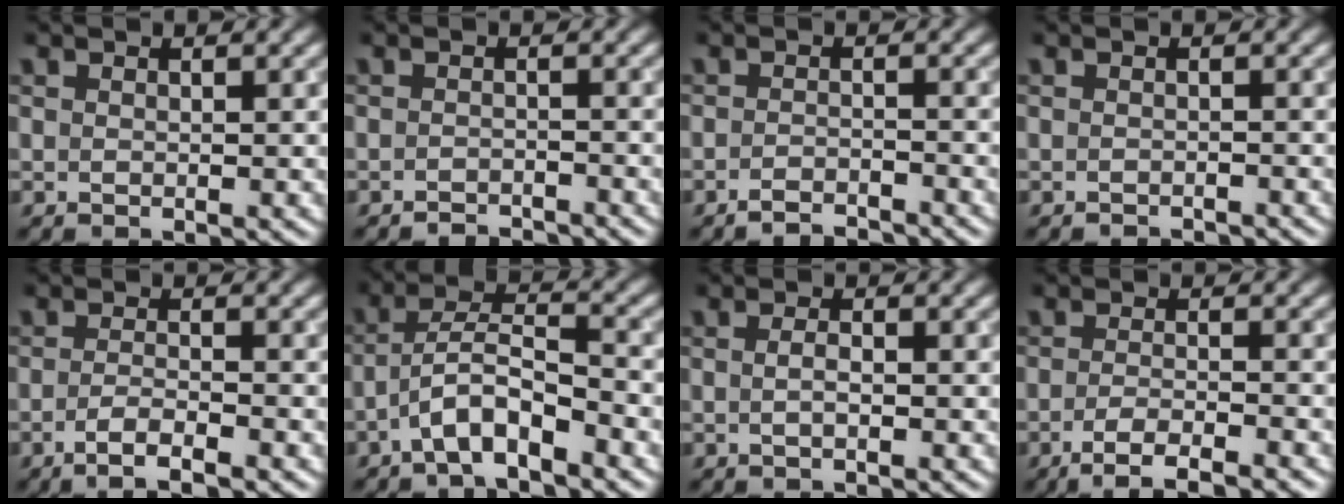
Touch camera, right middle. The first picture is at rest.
{"total": 2.3, "force": [-2.3, 0.3, 0.4], "torque": [0.001, 0.004, -0.033]}
{"total": 2.8, "force": [-2.6, 0.5, 0.9], "torque": [-0.006, 0.004, -0.042]}
{"total": 1.9, "force": [-1.9, 0.2, 0.3], "torque": [0.006, -0.001, -0.024]}
{"total": 2.8, "force": [-1.5, 0.6, 2.2], "torque": [-0.036, 0.001, -0.035]}
{"total": 4.7, "force": [-2.8, 1.3, 3.5], "torque": [-0.064, 0.013, -0.056]}
{"total": 1.0, "force": [-0.2, 0.3, 1.0], "torque": [-0.016, -0.004, -0.002]}
{"total": 3.7, "force": [-2.5, 0.8, 2.7], "torque": [-0.041, -0.002, -0.051]}